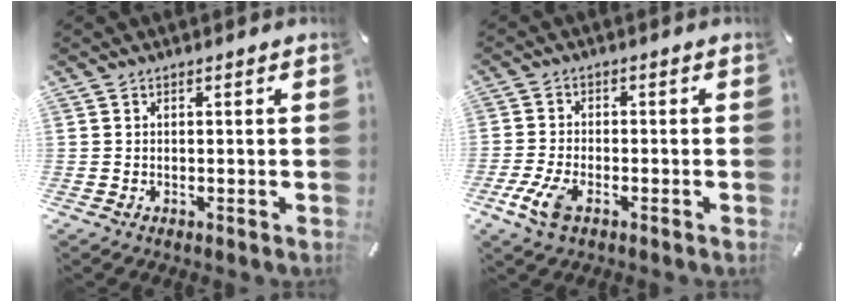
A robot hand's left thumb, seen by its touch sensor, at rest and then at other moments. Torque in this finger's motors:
{"motor_torque": [0.13, 0.14, 0.25, 0.23, 0.06]}